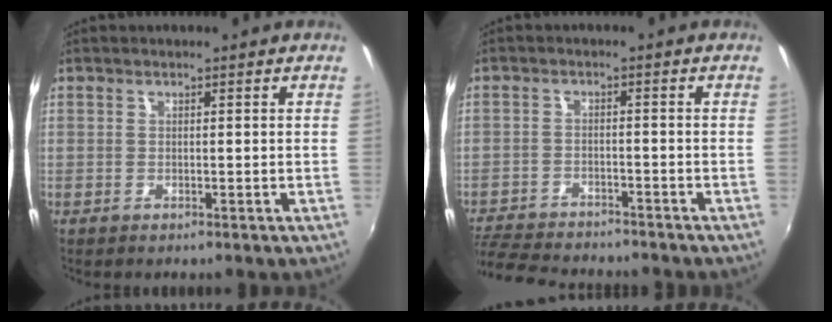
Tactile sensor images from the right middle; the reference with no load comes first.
{"total": 12.0, "force": [-10.8, 3.0, 4.2], "torque": [-0.114, -0.014, -0.177]}